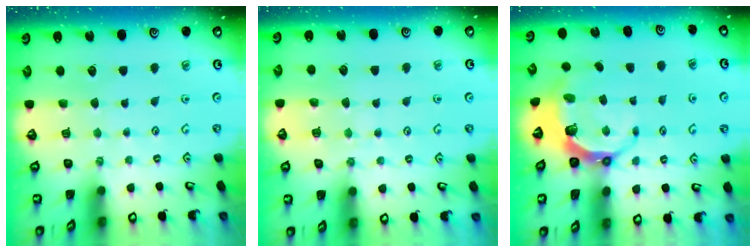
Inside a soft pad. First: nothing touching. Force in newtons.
{"total": 5.9, "press": 5.9, "slide": 0.6}
{"total": 6.9, "press": 5.5, "slide": 4.2}